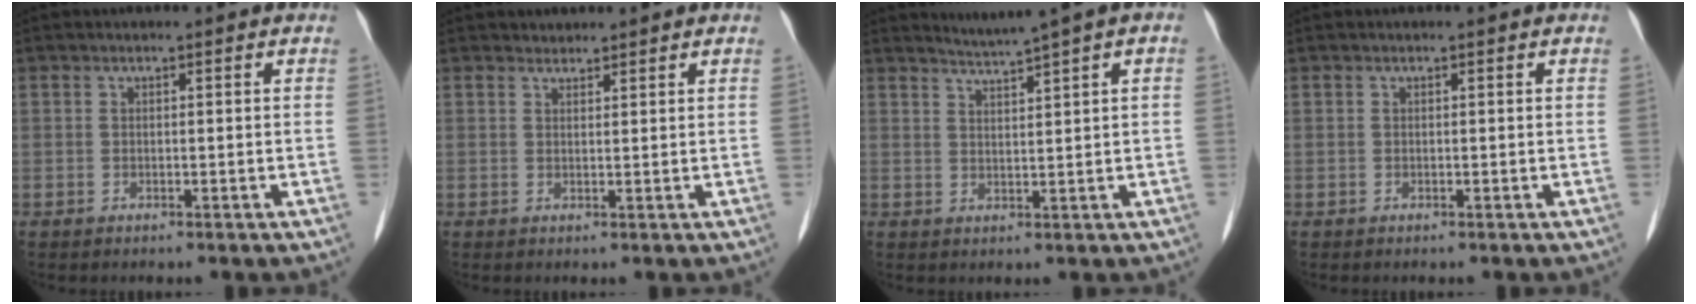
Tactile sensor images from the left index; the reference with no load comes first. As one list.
[{"total": 2.3, "force": [2.2, 0.8, 0.0], "torque": [-0.003, 0.010, 0.038]}, {"total": 3.4, "force": [2.6, -0.5, 2.2], "torque": [-0.035, 0.008, 0.049]}, {"total": 0.0}]